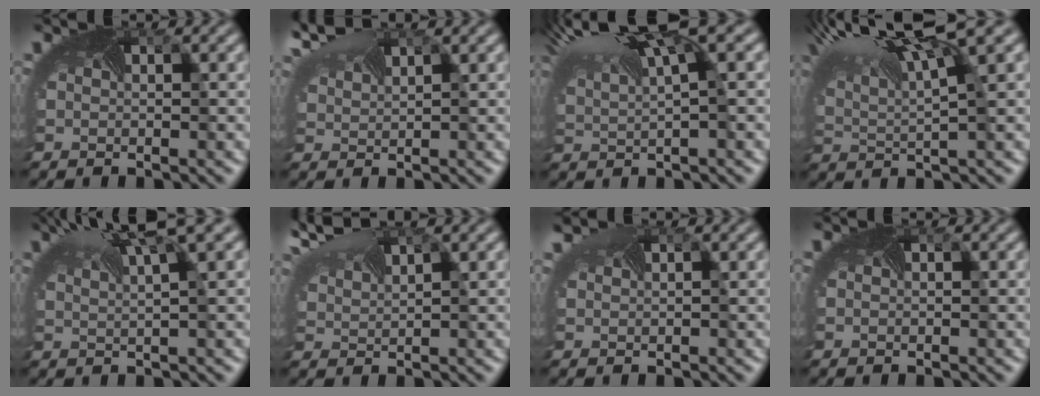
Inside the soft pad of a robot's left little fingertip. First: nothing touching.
{"total": 4.2, "force": [3.1, 1.4, 2.4], "torque": [-0.068, 0.018, 0.058]}
{"total": 9.9, "force": [6.0, 2.9, 7.4], "torque": [-0.173, 0.027, 0.114]}
{"total": 11.6, "force": [6.3, 3.9, 9.0], "torque": [-0.178, 0.034, 0.109]}
{"total": 5.7, "force": [4.0, 0.9, 4.0], "torque": [-0.074, 0.024, 0.070]}
{"total": 5.2, "force": [3.8, 1.6, 3.1], "torque": [-0.088, 0.023, 0.072]}
{"total": 1.5, "force": [1.2, 0.5, 0.6], "torque": [-0.016, 0.012, 0.009]}
{"total": 0.0}